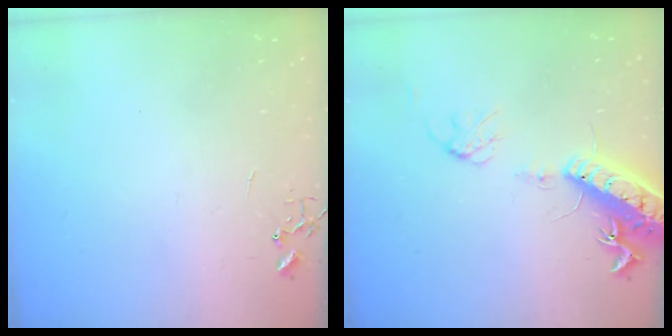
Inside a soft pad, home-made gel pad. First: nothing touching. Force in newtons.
{"total": 16.2, "press": 15.7, "slide": 3.7}